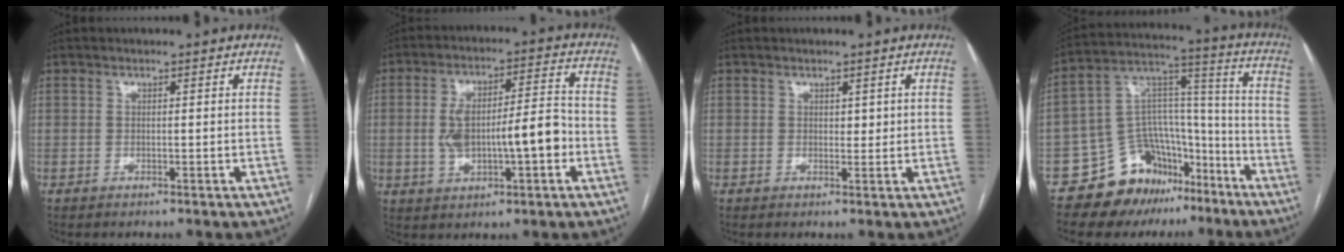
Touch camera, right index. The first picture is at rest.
{"total": 11.6, "force": [-1.8, 3.6, 10.9], "torque": [-0.194, 0.028, -0.020]}
{"total": 1.4, "force": [0.6, 0.9, 0.9], "torque": [-0.008, -0.001, 0.011]}
{"total": 15.0, "force": [-10.4, 9.4, 5.4], "torque": [-0.072, 0.086, -0.165]}